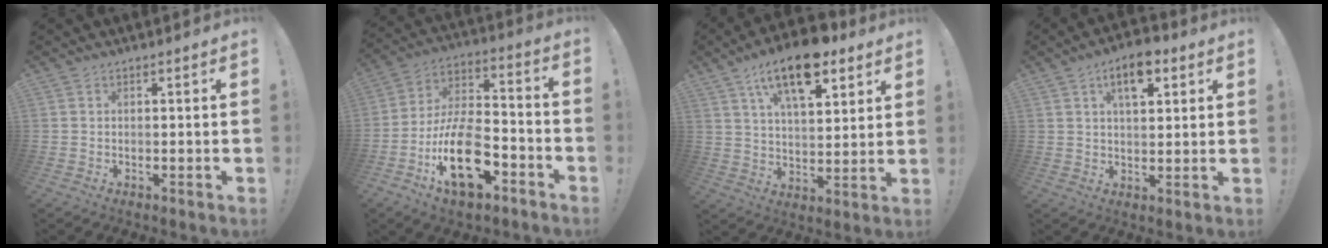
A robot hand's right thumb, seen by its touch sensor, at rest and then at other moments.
{"total": 21.0, "force": [-9.2, 10.4, 15.8], "torque": [-0.293, 0.055, -0.147]}
{"total": 16.2, "force": [10.0, 6.7, 10.8], "torque": [-0.178, -0.047, 0.172]}
{"total": 9.1, "force": [4.6, 4.3, 6.5], "torque": [-0.093, -0.011, 0.079]}